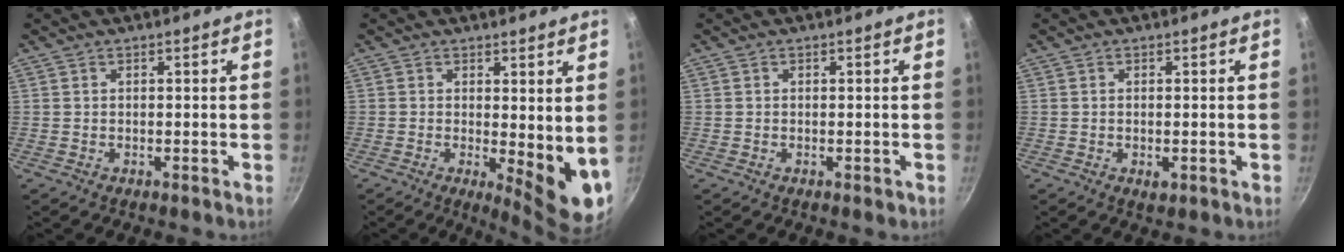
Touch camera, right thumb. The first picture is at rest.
{"total": 8.5, "force": [0.3, 3.1, 7.9], "torque": [-0.094, -0.021, 0.009]}
{"total": 0.6, "force": [-0.3, 0.4, 0.4], "torque": [-0.003, 0.002, -0.004]}
{"total": 1.8, "force": [-0.5, 1.0, 1.4], "torque": [-0.022, -0.003, -0.006]}